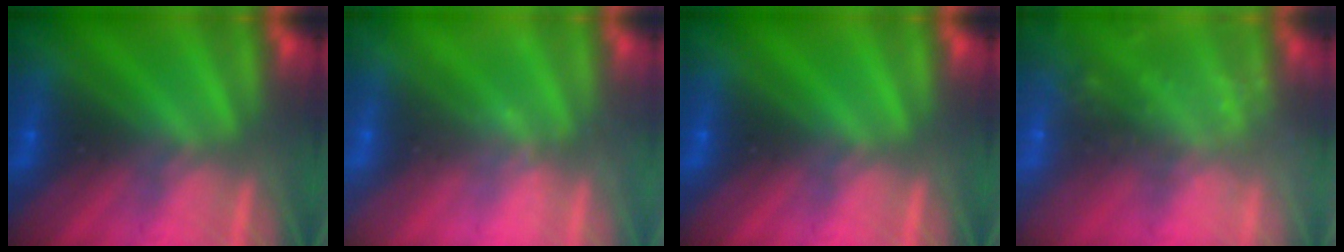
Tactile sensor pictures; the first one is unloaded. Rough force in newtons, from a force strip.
{"total": 2.1}
{"total": 0.0}
{"total": 8.5}